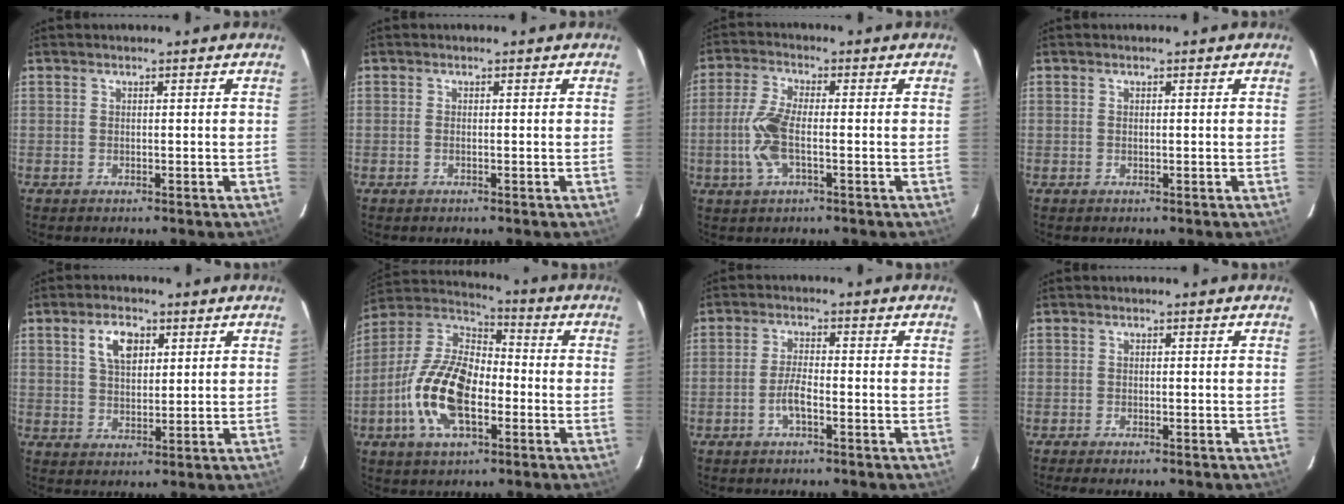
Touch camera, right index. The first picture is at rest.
{"total": 0.5, "force": [-0.2, 0.3, 0.4], "torque": [-0.011, 0.000, -0.004]}
{"total": 8.0, "force": [-1.6, 2.7, 7.4], "torque": [-0.162, 0.001, -0.034]}
{"total": 0.0}
{"total": 6.0, "force": [2.5, 3.3, 4.3], "torque": [-0.076, 0.013, 0.047]}
{"total": 17.1, "force": [-5.1, 8.7, 13.8], "torque": [-0.289, 0.001, -0.100]}
{"total": 3.6, "force": [-1.8, 0.8, 3.0], "torque": [-0.065, 0.002, -0.035]}
{"total": 2.3, "force": [-2.0, 0.4, 1.0], "torque": [-0.025, -0.009, -0.035]}